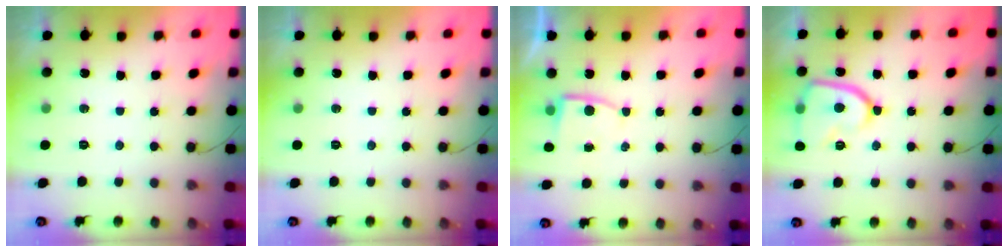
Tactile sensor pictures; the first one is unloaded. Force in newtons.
{"total": 0.0}
{"total": 2.8, "press": 2.8, "slide": 0.3}
{"total": 13.7, "press": 13.6, "slide": 1.4}